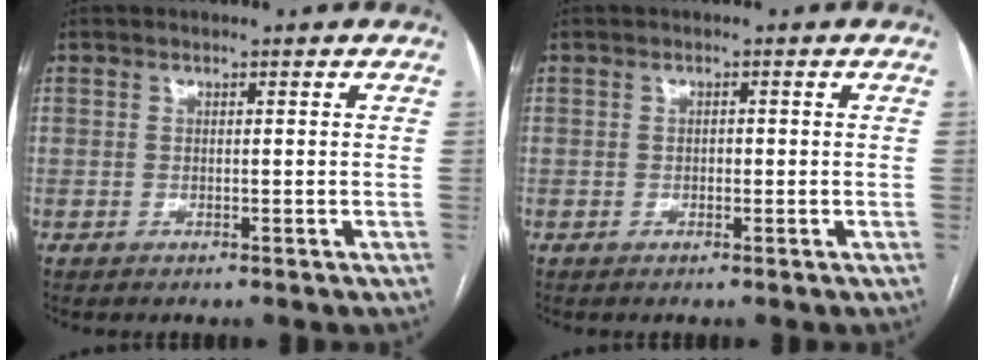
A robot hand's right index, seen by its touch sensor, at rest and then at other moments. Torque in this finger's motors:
{"motor_torque": [0.31, 0.06, 0.09, 0.02]}